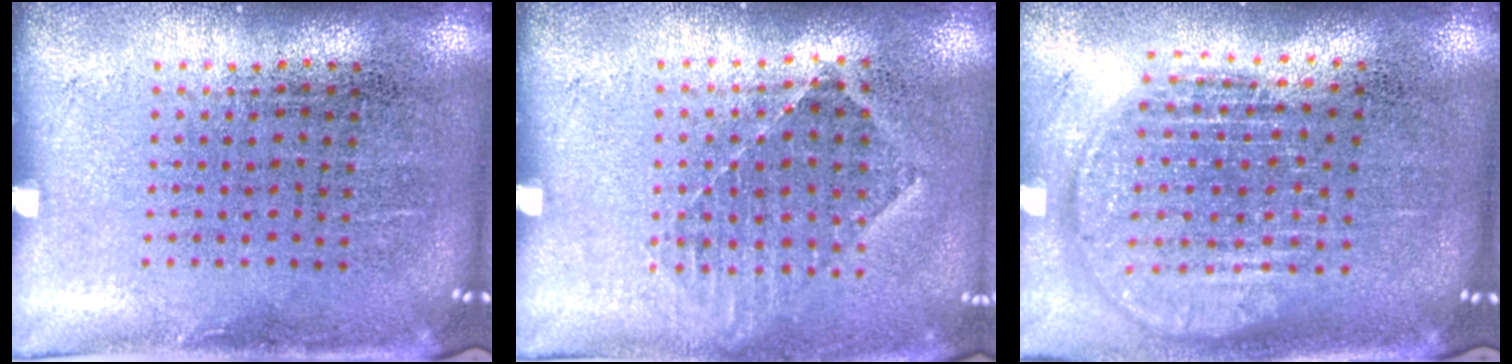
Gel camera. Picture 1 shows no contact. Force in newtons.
{"total": 0.8, "press": 0.8, "slide": 0.2}
{"total": 1.8, "press": 1.5, "slide": 0.9}